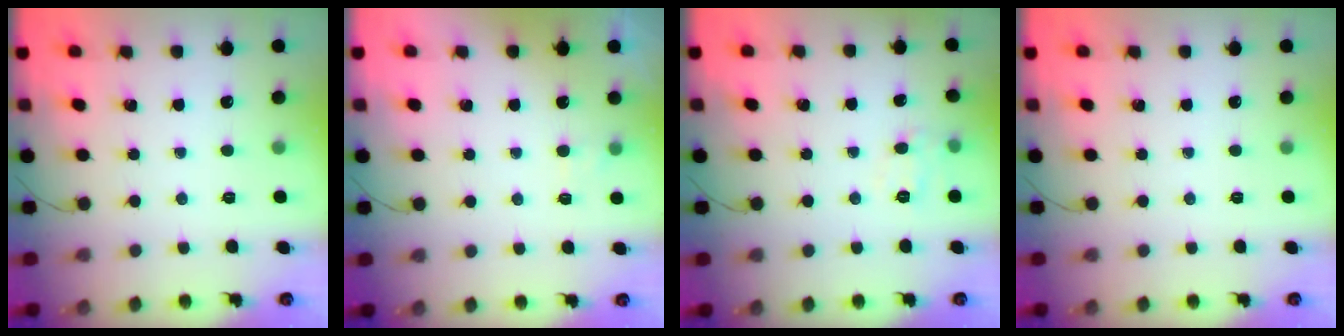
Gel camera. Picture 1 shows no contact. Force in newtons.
{"total": 1.4, "press": 1.0, "slide": 1.0}
{"total": 7.3, "press": 7.2, "slide": 1.4}
{"total": 0.0}